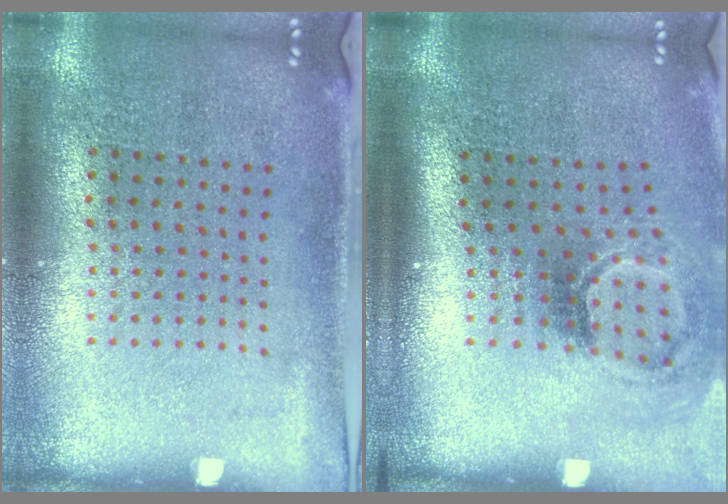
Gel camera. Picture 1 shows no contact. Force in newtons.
{"total": 2.1, "press": 1.3, "slide": 1.6}